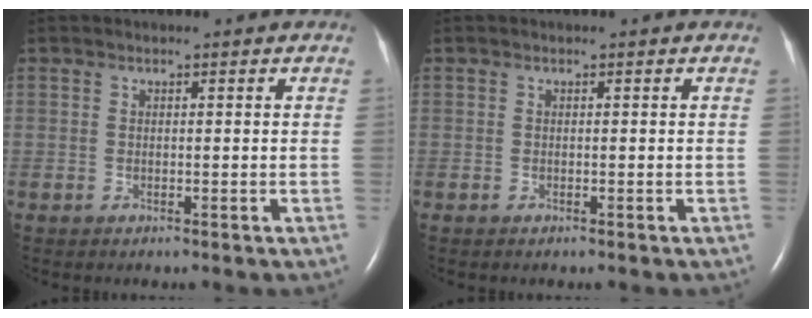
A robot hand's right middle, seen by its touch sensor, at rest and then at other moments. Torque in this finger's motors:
{"motor_torque": [0.21, 0.08, 0.08, 0.01]}